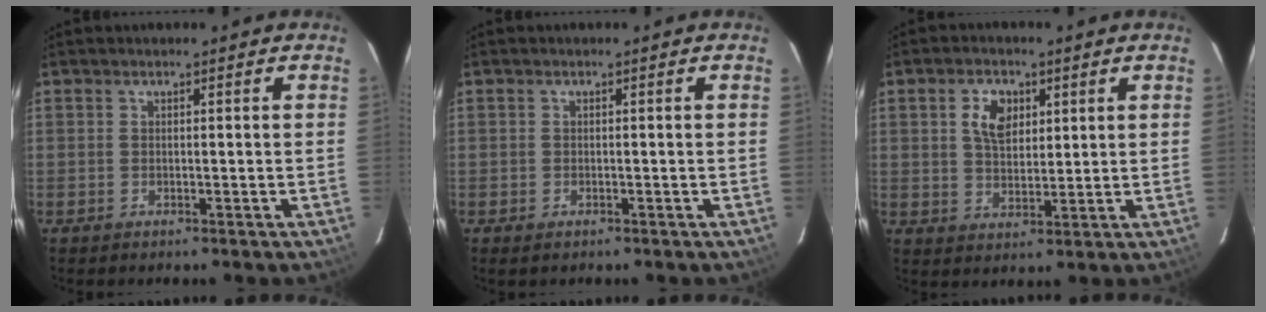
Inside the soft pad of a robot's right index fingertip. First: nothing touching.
{"total": 1.0, "force": [-0.6, 0.7, 0.3], "torque": [-0.007, -0.003, -0.011]}
{"total": 6.2, "force": [2.3, 4.0, 4.2], "torque": [-0.071, 0.011, 0.044]}